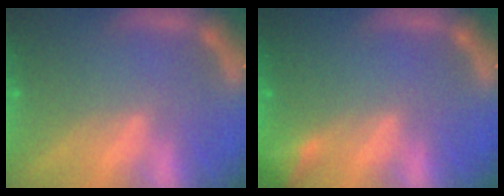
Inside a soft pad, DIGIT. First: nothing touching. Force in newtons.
{"total": 1.9}